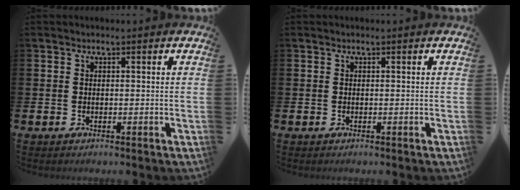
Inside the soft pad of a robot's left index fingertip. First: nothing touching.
{"total": 0.0}